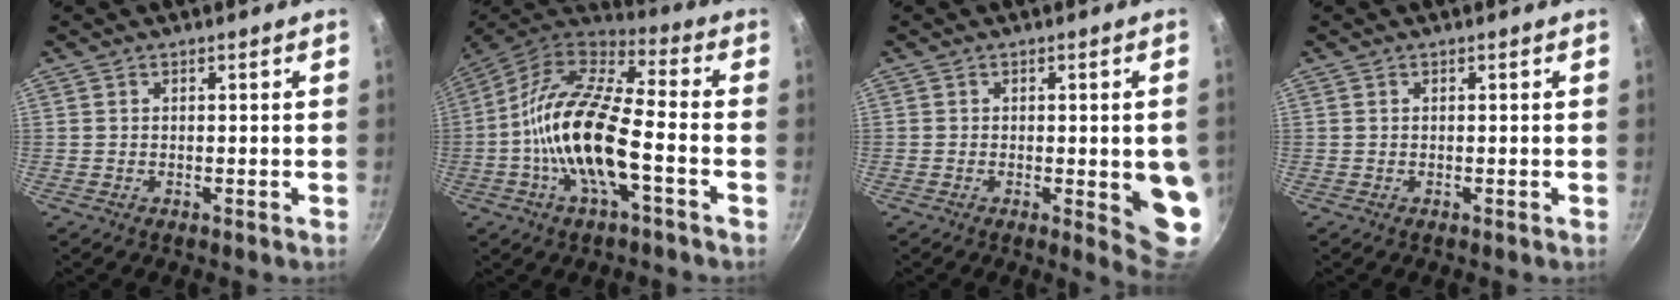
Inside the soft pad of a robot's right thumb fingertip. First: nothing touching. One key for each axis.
{"total": 17.9, "fx": -4.2, "fy": 6.6, "fz": 16.2, "tx": -0.304, "ty": 0.038, "tz": -0.099}
{"total": 8.4, "fx": -1.1, "fy": 2.5, "fz": 7.9, "tx": -0.072, "ty": -0.010, "tz": -0.012}
{"total": 0.0}